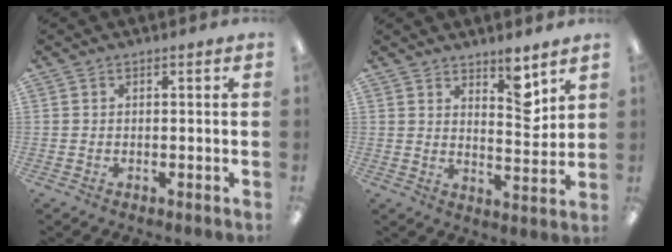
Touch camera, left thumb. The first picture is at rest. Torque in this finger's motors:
{"motor_torque": [1.19, 0.81, 0.79, -0.57, 0.05]}